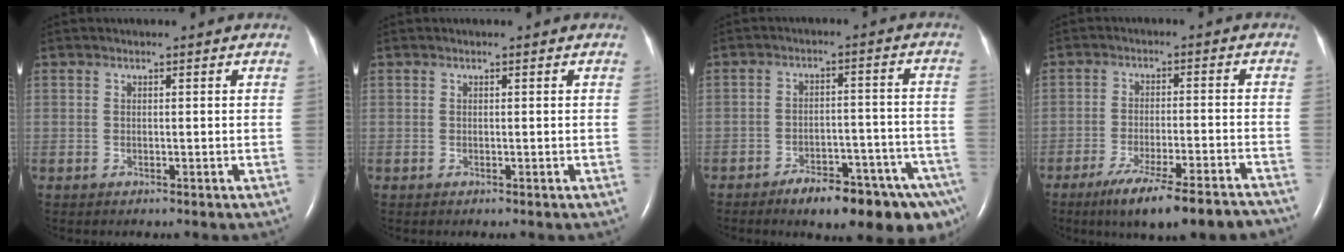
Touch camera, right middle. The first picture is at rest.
{"total": 0.0}
{"total": 14.5, "force": [-10.2, 4.1, 9.5], "torque": [-0.070, 0.031, -0.139]}
{"total": 15.5, "force": [-12.5, 1.3, 9.1], "torque": [-0.108, -0.015, -0.184]}